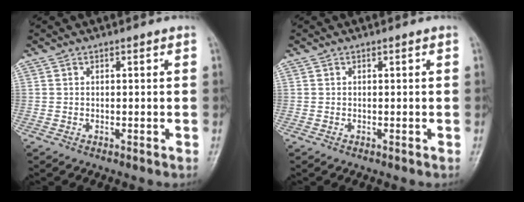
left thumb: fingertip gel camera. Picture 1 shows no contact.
{"total": 0.0}